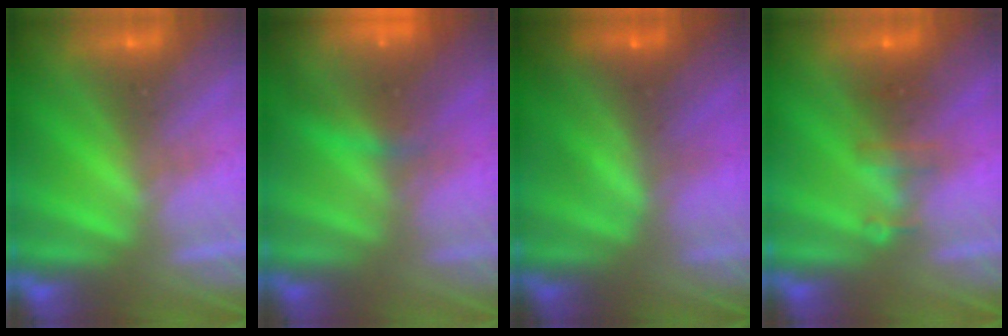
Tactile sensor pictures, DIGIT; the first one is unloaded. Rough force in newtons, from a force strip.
{"total": 13.7}
{"total": 7.4}
{"total": 2.8}